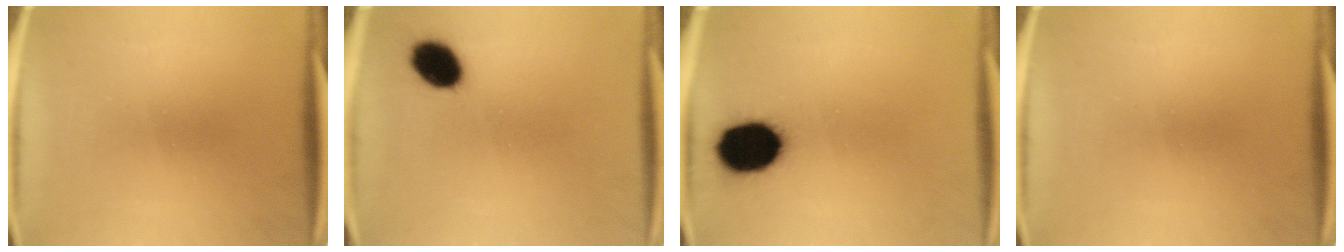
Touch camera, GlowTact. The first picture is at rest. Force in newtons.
{"total": 8.2}
{"total": 14.4}
{"total": 0.0}